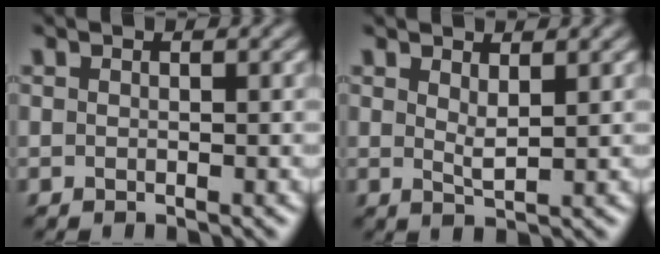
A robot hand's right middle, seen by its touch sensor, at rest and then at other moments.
{"total": 1.6, "force": [1.0, 0.3, 1.2], "torque": [-0.025, -0.005, 0.020]}